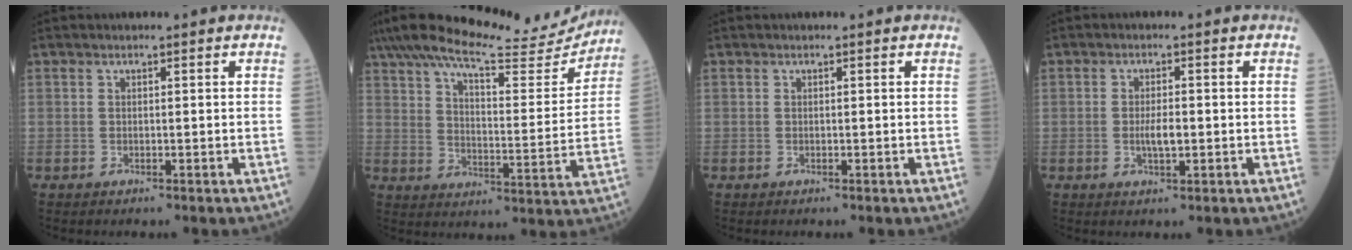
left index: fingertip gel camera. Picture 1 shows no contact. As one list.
[{"total": 22.4, "force": [20.2, 3.3, 9.3], "torque": [-0.158, -0.013, 0.277]}, {"total": 0.0}, {"total": 3.0, "force": [-0.4, 0.9, 2.8], "torque": [-0.058, 0.000, -0.006]}]